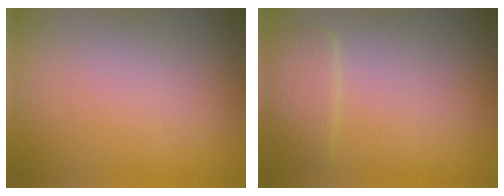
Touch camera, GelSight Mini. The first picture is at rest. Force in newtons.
{"total": 2.0, "press": 2.0, "slide": 0.1}